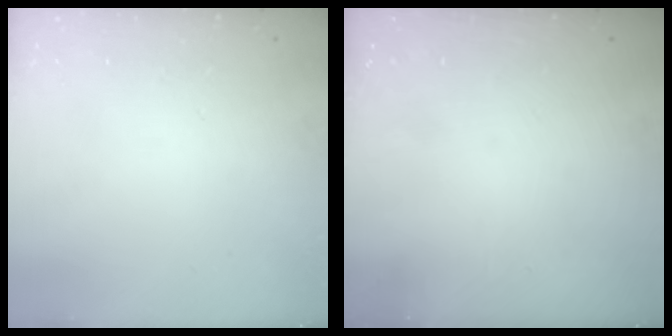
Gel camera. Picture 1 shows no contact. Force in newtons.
{"total": 0.0}